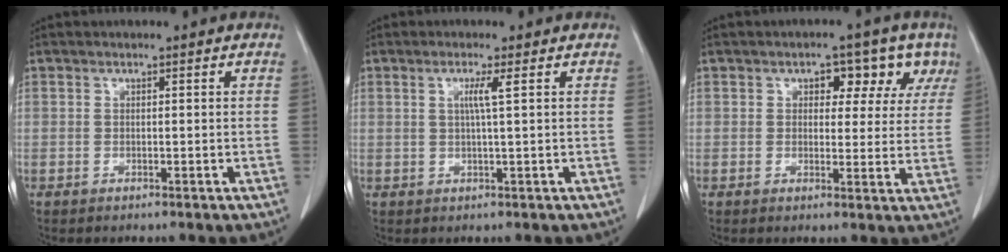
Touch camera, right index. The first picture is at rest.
{"total": 2.5, "force": [0.7, -0.6, 2.3], "torque": [-0.047, -0.001, 0.013]}
{"total": 6.4, "force": [3.3, 4.0, 3.8], "torque": [-0.028, 0.018, 0.037]}